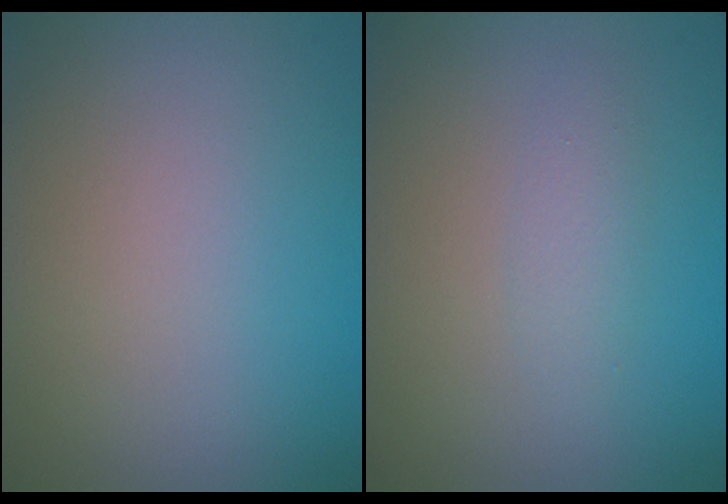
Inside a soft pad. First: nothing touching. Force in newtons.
{"total": 1.4, "press": 1.4, "slide": 0.1}